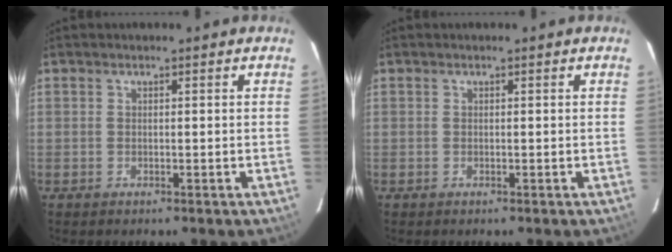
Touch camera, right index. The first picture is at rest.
{"total": 0.0}